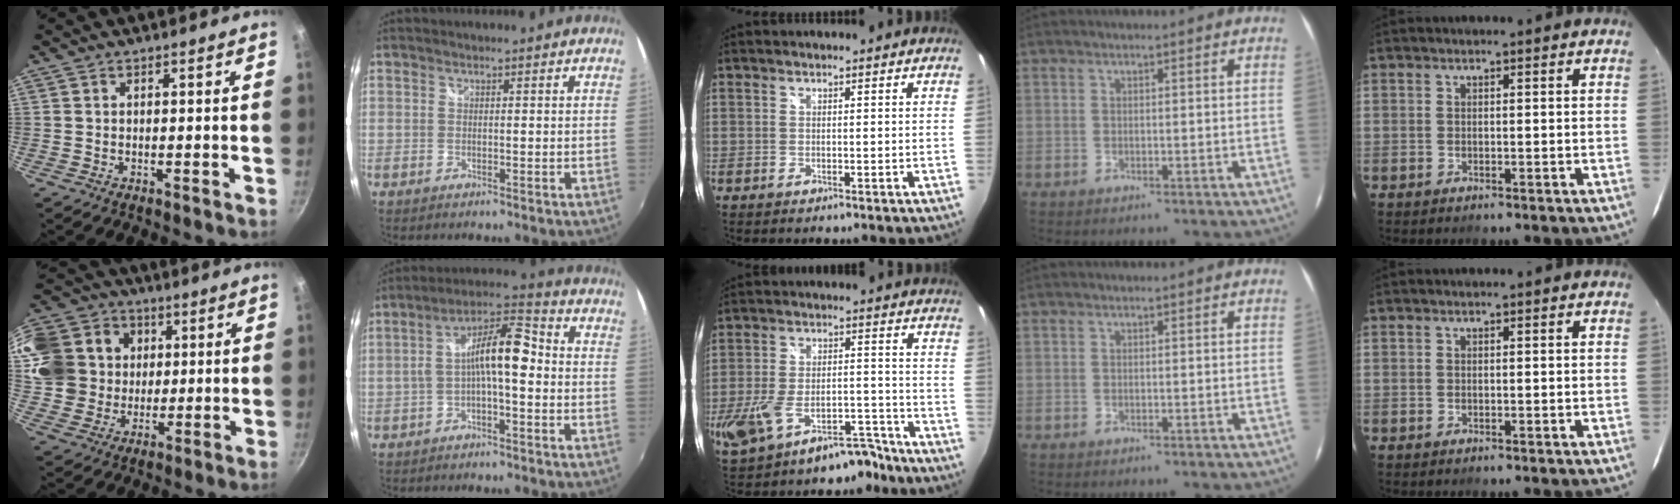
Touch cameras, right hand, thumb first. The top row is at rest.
{"thumb": {"total": 20.8, "force": [4.2, 18.4, 8.9], "torque": [-0.195, 0.031, 0.082]}, "index": {"total": 9.4, "force": [-1.4, 2.6, 9.0], "torque": [-0.168, 0.025, -0.029]}, "middle": {"total": 14.2, "force": [-9.3, 6.7, 8.3], "torque": [-0.173, 0.000, -0.137]}}